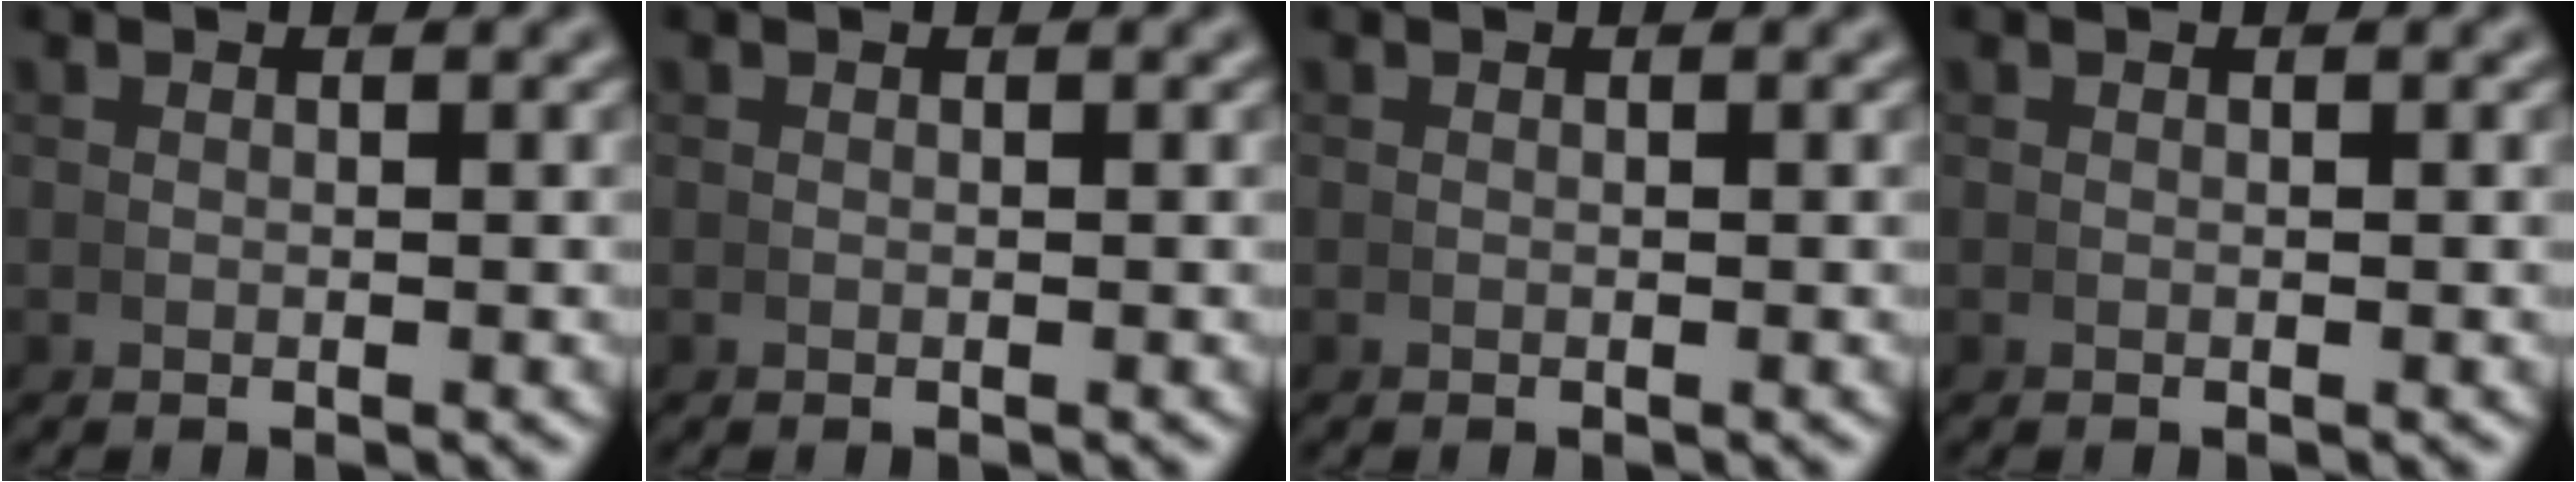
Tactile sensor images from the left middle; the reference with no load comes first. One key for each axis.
{"total": 0.0}
{"total": 0.0}
{"total": 0.0}